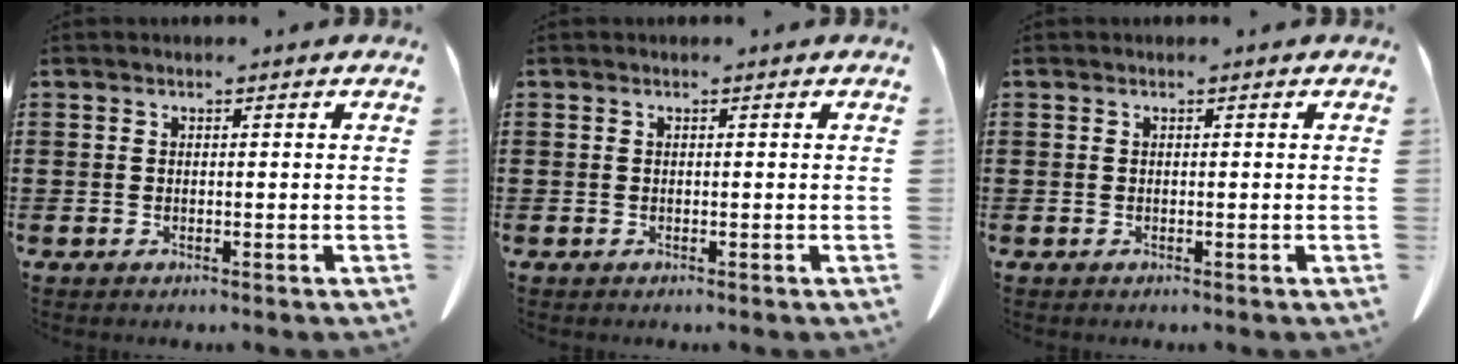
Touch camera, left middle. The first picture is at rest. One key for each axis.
{"total": 0.0}
{"total": 0.0}